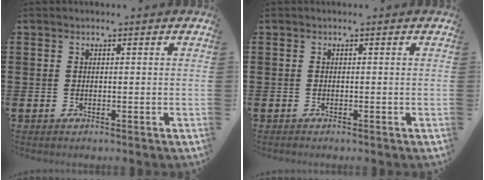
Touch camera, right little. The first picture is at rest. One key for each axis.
{"total": 0.0}